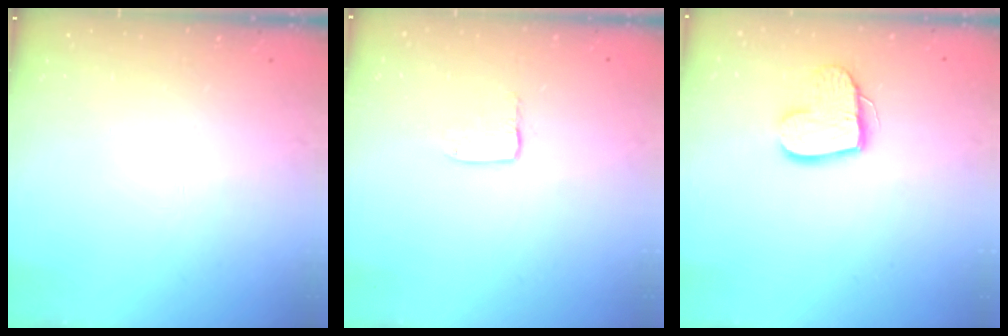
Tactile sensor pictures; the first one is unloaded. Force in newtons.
{"total": 3.2, "press": 3.2, "slide": 0.2}
{"total": 11.8, "press": 11.7, "slide": 1.2}